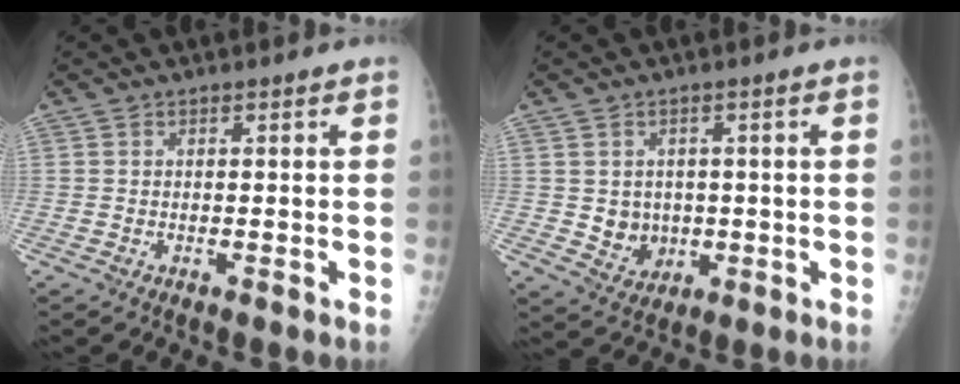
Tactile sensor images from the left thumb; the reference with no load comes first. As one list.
[{"total": 5.4, "force": [0.0, 4.8, 2.4], "torque": [-0.011, -0.001, 0.012]}]